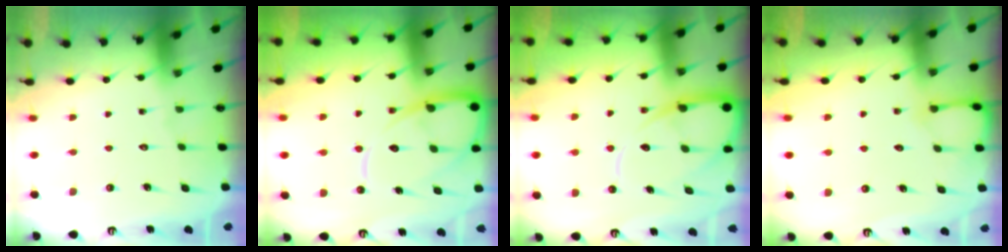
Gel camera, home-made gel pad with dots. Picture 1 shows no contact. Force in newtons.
{"total": 12.5, "press": 12.5, "slide": 1.2}
{"total": 11.4, "press": 11.4, "slide": 1.0}
{"total": 4.9, "press": 4.9, "slide": 0.5}